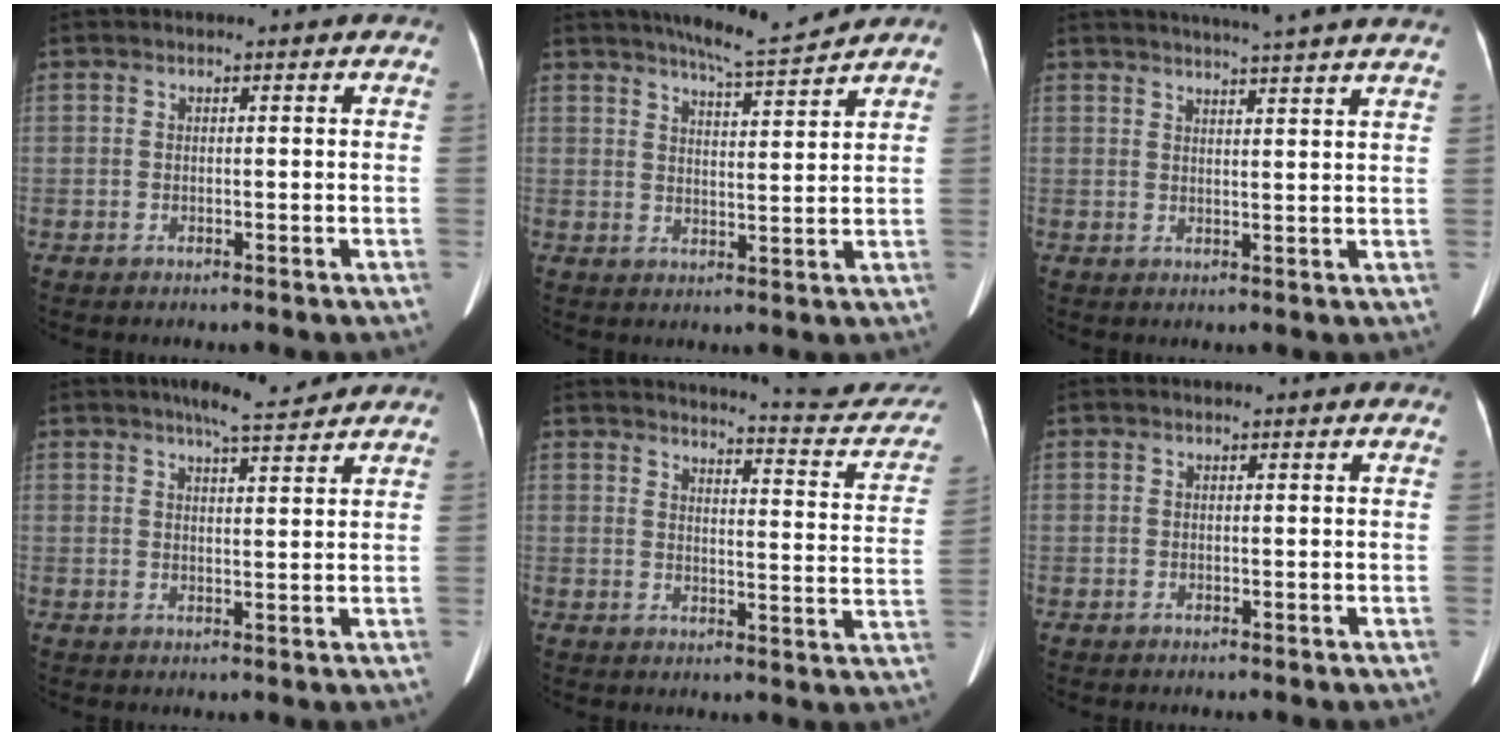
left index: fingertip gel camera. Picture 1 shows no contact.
{"total": 6.8, "force": [6.2, -1.0, 2.5], "torque": [-0.048, -0.009, 0.103]}
{"total": 14.3, "force": [12.7, -0.6, 6.7], "torque": [-0.106, -0.003, 0.149]}
{"total": 5.5, "force": [4.9, 0.3, 2.7], "torque": [-0.048, 0.010, 0.073]}
{"total": 17.2, "force": [16.5, 2.0, 4.6], "torque": [-0.043, -0.071, 0.172]}
{"total": 0.0}